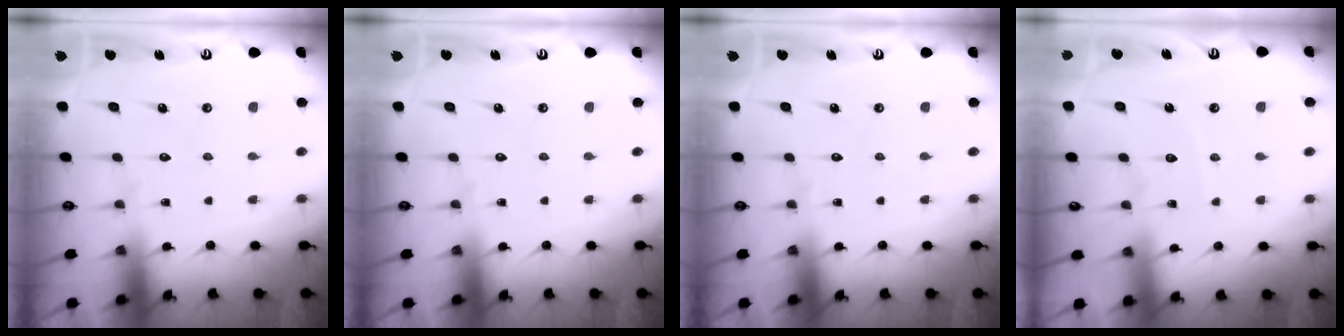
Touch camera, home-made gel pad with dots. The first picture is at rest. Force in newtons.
{"total": 0.0}
{"total": 0.0}
{"total": 3.9, "press": 3.8, "slide": 0.3}